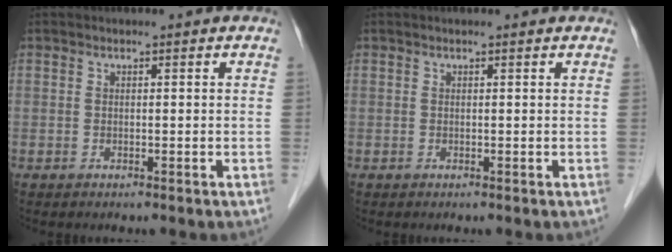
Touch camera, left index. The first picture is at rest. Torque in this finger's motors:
{"motor_torque": [0.14, -0.07, 0.03, 0.01]}